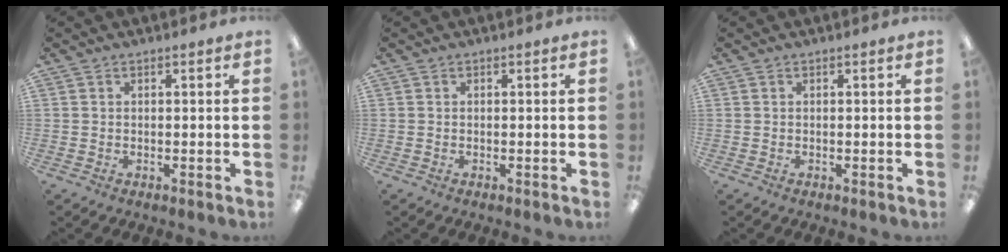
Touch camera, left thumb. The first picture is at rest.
{"total": 0.0}
{"total": 0.0}